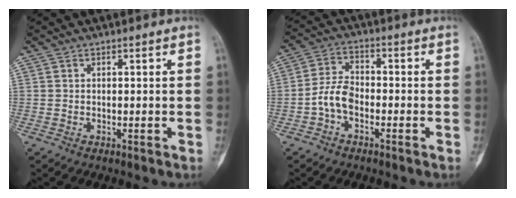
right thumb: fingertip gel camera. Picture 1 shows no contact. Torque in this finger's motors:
{"motor_torque": [1.07, 0.80, 0.38, -0.46, 0.20]}